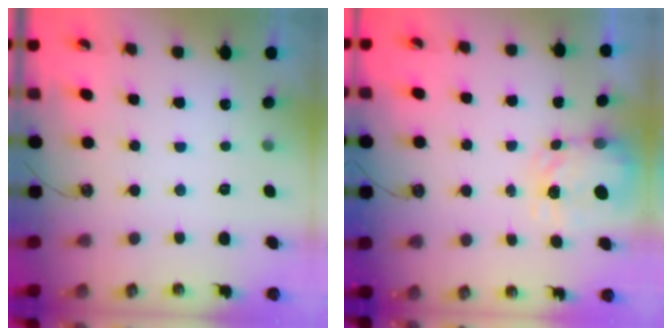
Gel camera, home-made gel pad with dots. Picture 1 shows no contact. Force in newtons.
{"total": 4.0, "press": 3.9, "slide": 0.5}